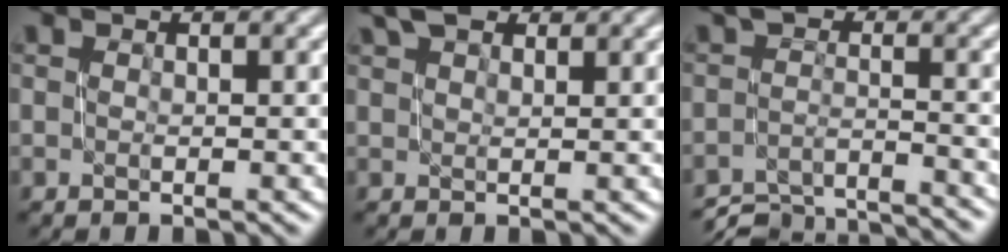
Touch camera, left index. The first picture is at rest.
{"total": 3.5, "force": [2.8, 1.3, 1.6], "torque": [-0.028, 0.014, 0.049]}
{"total": 6.7, "force": [-6.2, 1.6, 2.0], "torque": [-0.022, -0.009, -0.099]}